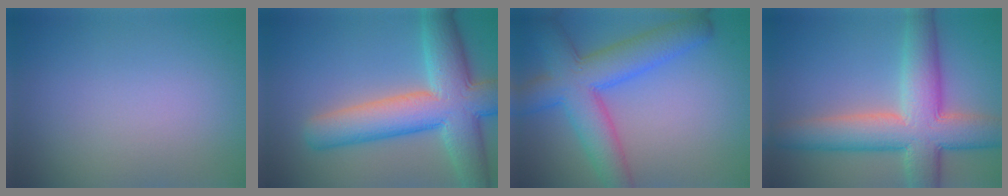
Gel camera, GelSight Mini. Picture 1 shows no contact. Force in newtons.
{"total": 10.1, "press": 10.1, "slide": 0.5}
{"total": 8.2, "press": 8.2, "slide": 0.3}
{"total": 9.5, "press": 9.5, "slide": 0.2}